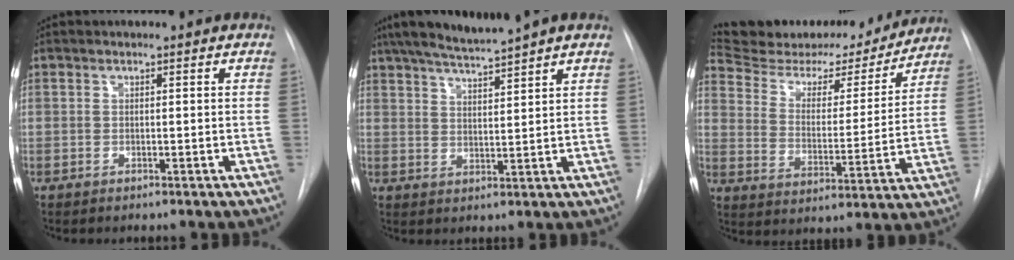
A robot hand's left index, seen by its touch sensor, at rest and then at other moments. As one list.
[{"total": 7.8, "force": [6.7, -0.9, 3.8], "torque": [-0.063, 0.008, 0.117]}, {"total": 21.5, "force": [19.9, 5.3, 6.1], "torque": [-0.093, -0.004, 0.282]}]